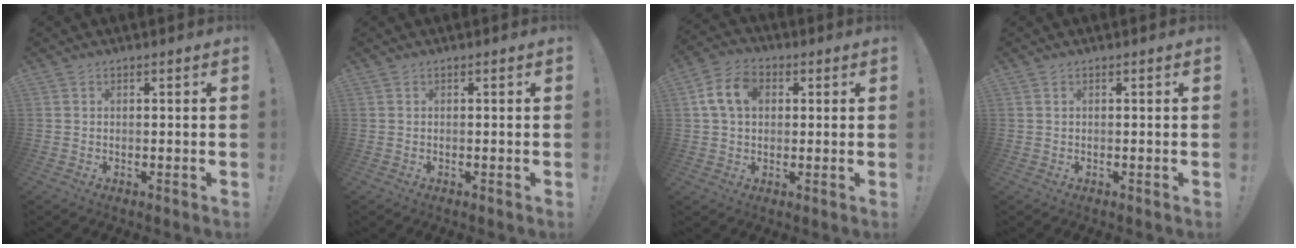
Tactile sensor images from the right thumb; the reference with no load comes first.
{"total": 0.0}
{"total": 9.7, "force": [2.5, 6.9, 6.3], "torque": [-0.110, 0.011, 0.048]}
{"total": 0.0}